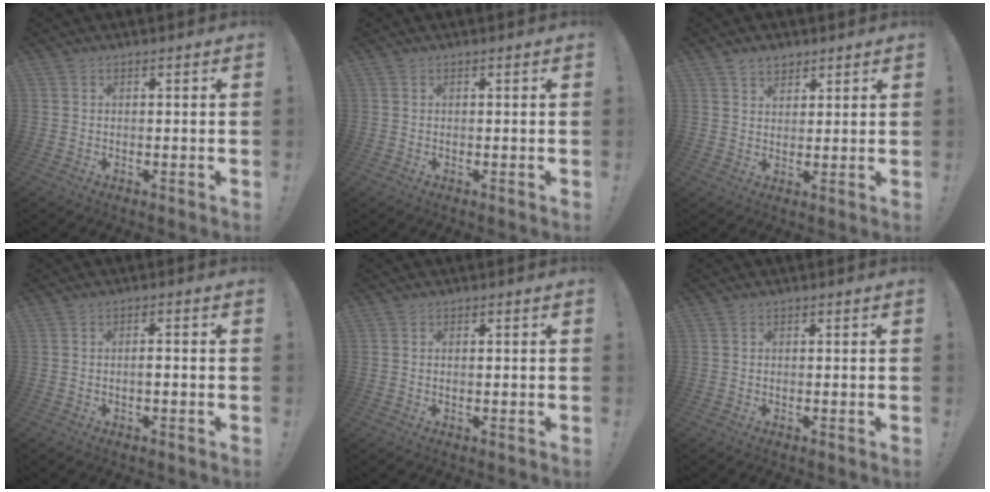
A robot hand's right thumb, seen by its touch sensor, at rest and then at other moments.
{"total": 0.0}
{"total": 4.5, "force": [3.4, 2.8, 1.1], "torque": [-0.010, -0.015, 0.061]}
{"total": 1.8, "force": [-0.9, 0.2, 1.5], "torque": [-0.029, 0.006, -0.016]}
{"total": 0.6, "force": [0.3, 0.3, 0.4], "torque": [-0.001, -0.002, 0.004]}
{"total": 0.0}